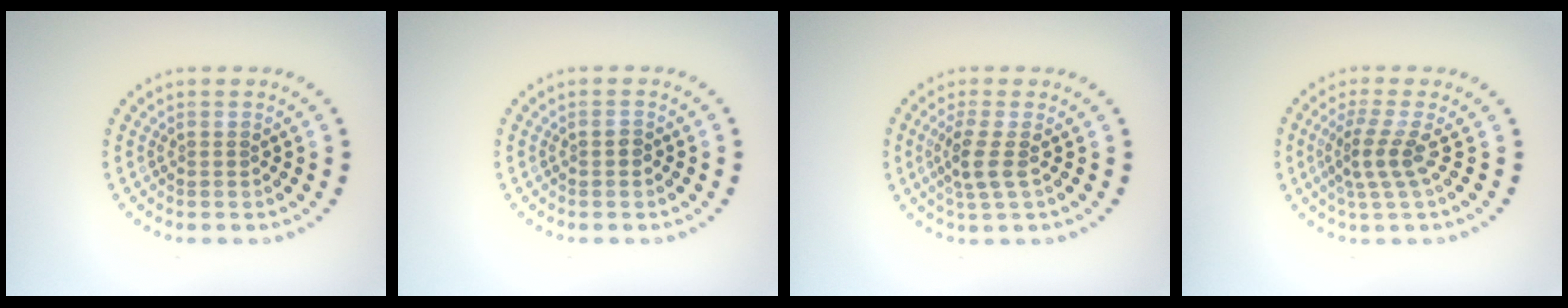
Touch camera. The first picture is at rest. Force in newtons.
{"total": 0.7, "press": 0.7, "slide": 0.0}
{"total": 2.6, "press": 2.0, "slide": 1.6}
{"total": 2.8, "press": 1.9, "slide": 2.0}